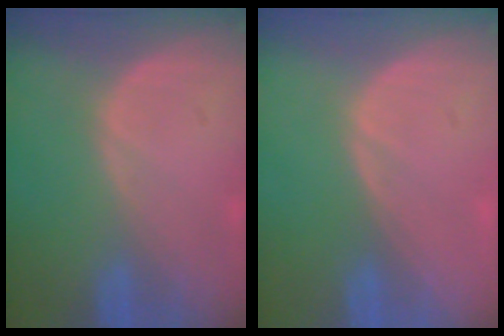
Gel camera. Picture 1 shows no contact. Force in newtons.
{"total": 0.0}